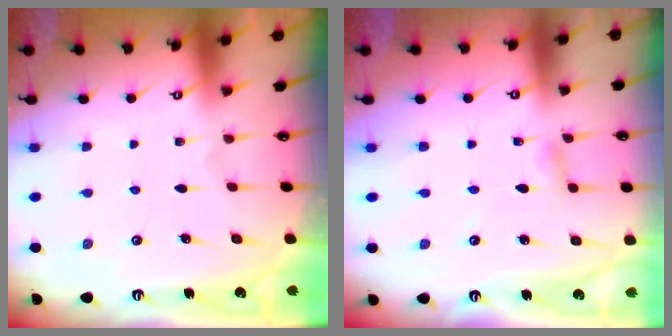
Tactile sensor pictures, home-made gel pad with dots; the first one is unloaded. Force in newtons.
{"total": 3.8, "press": 3.7, "slide": 0.4}